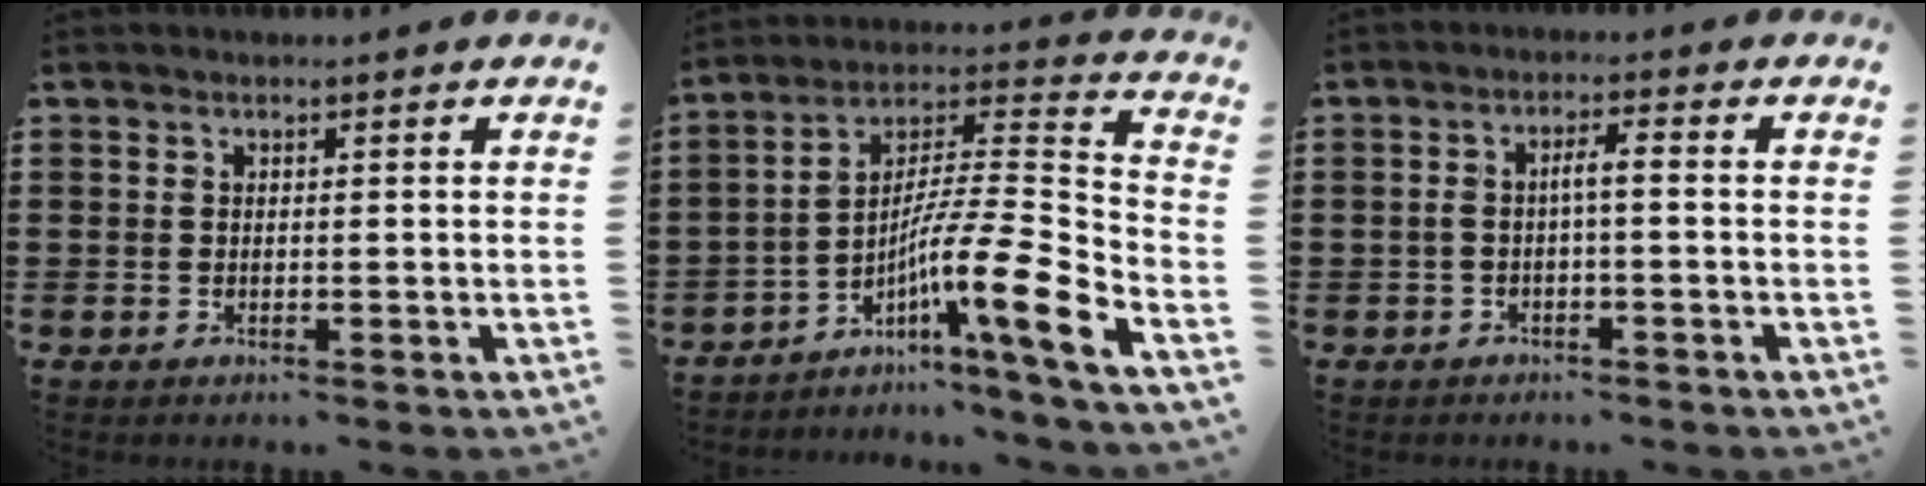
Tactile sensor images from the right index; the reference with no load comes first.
{"total": 11.6, "force": [-6.0, -0.2, 9.9], "torque": [-0.165, -0.029, -0.122]}
{"total": 3.0, "force": [-0.4, 0.4, 3.0], "torque": [-0.057, 0.007, -0.012]}